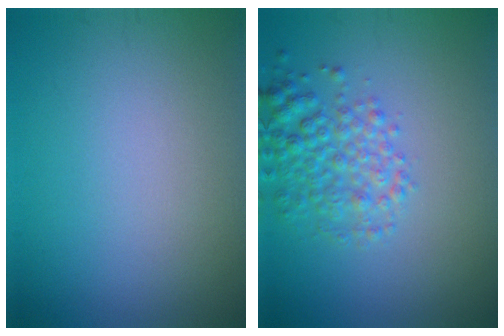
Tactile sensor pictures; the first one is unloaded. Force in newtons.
{"total": 3.6, "press": 3.6, "slide": 0.2}